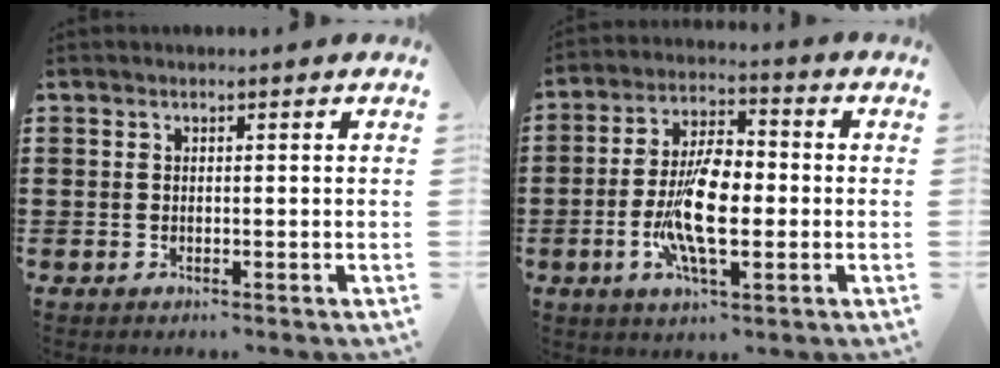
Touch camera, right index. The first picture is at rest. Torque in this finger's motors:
{"motor_torque": [2.14, 0.00, 1.05, 0.21]}